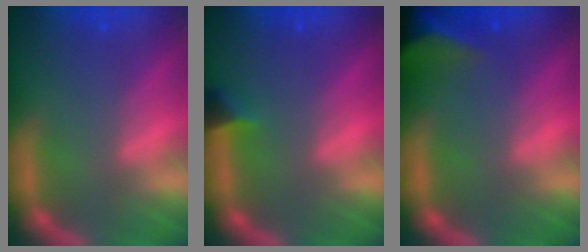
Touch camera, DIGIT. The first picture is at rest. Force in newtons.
{"total": 1.4}
{"total": 8.9}